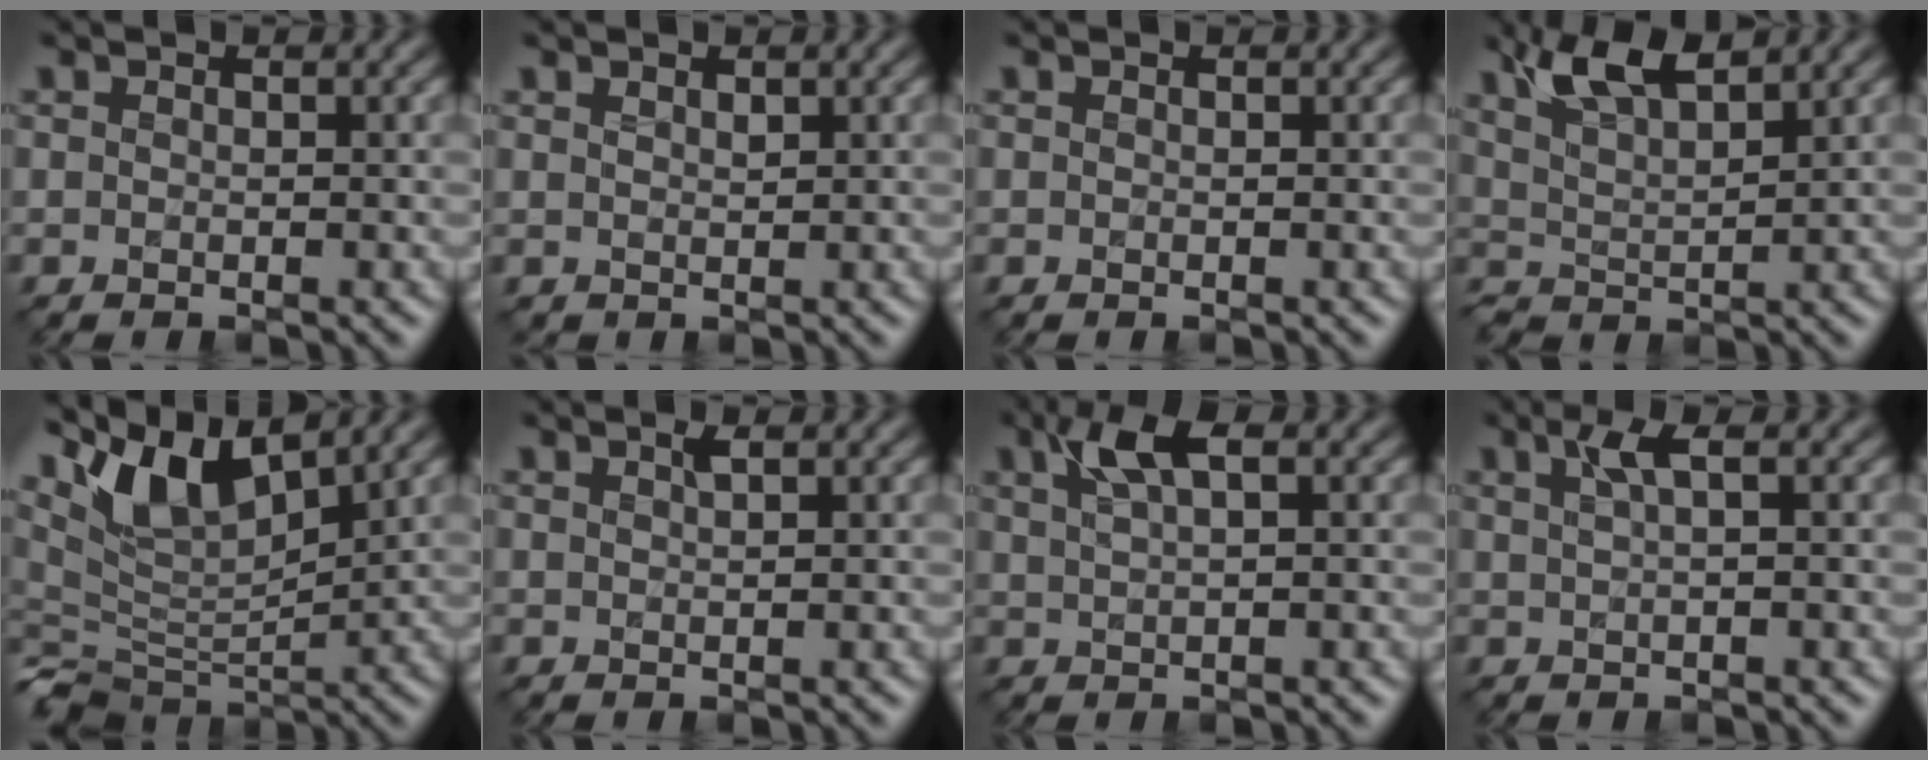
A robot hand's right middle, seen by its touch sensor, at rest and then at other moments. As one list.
[{"total": 0.7, "force": [0.5, 0.3, 0.2], "torque": [-0.005, -0.002, 0.012]}, {"total": 0.0}, {"total": 5.0, "force": [3.7, 1.4, 3.1], "torque": [-0.067, 0.010, 0.071]}, {"total": 6.3, "force": [4.1, 2.5, 4.2], "torque": [-0.082, -0.001, 0.077]}, {"total": 0.8, "force": [0.5, 0.1, 0.6], "torque": [-0.012, 0.001, 0.009]}, {"total": 3.4, "force": [1.7, 1.1, 2.7], "torque": [-0.055, 0.006, 0.032]}, {"total": 2.3, "force": [1.0, 0.7, 2.0], "torque": [-0.033, 0.005, 0.016]}]